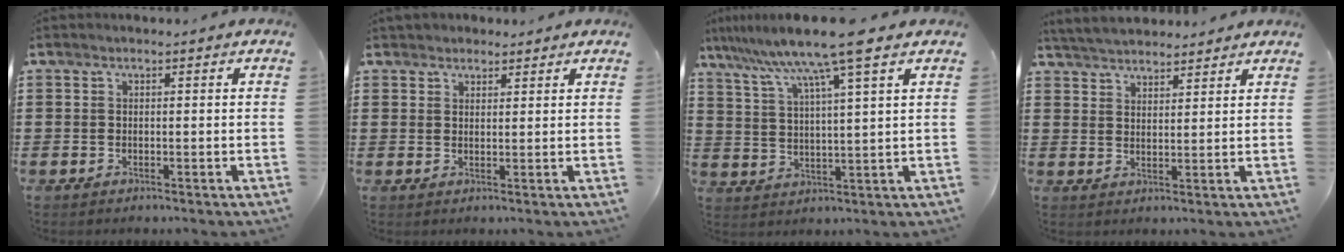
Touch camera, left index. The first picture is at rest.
{"total": 2.0, "force": [1.8, 0.8, 0.0], "torque": [-0.004, 0.006, 0.037]}
{"total": 9.8, "force": [7.5, -0.2, 6.3], "torque": [-0.143, -0.025, 0.125]}
{"total": 4.1, "force": [4.0, 0.6, 0.3], "torque": [-0.018, -0.008, 0.075]}